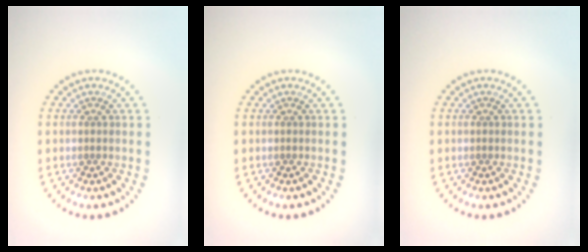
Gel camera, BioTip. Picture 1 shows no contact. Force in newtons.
{"total": 0.0}
{"total": 0.0}